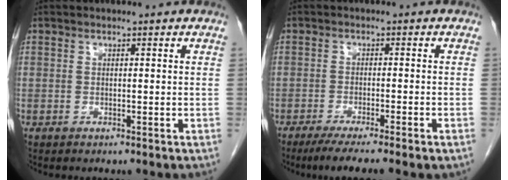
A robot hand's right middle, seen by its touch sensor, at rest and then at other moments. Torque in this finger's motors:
{"motor_torque": [1.14, -1.00, 0.10, 0.06]}